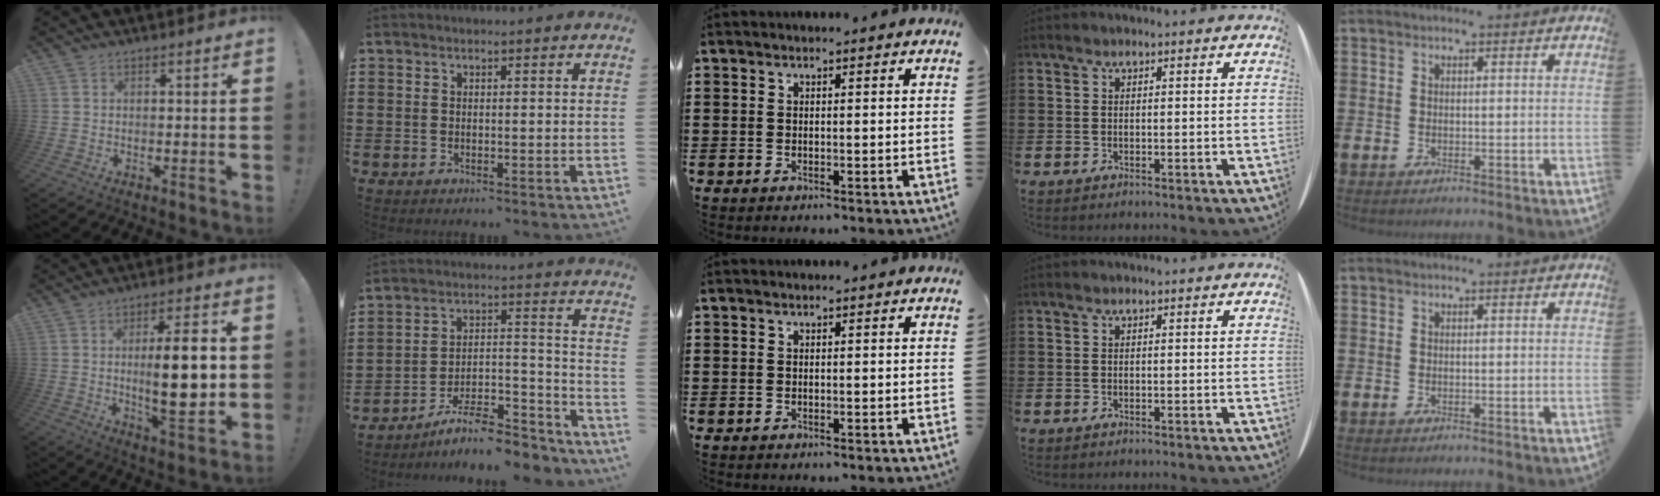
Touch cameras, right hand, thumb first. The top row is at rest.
{"thumb": {"total": 15.7, "force": [0.4, 4.3, 15.1], "torque": [-0.249, -0.015, -0.006]}, "index": {"total": 9.8, "force": [-8.4, 2.2, 4.5], "torque": [-0.060, 0.028, -0.156]}}